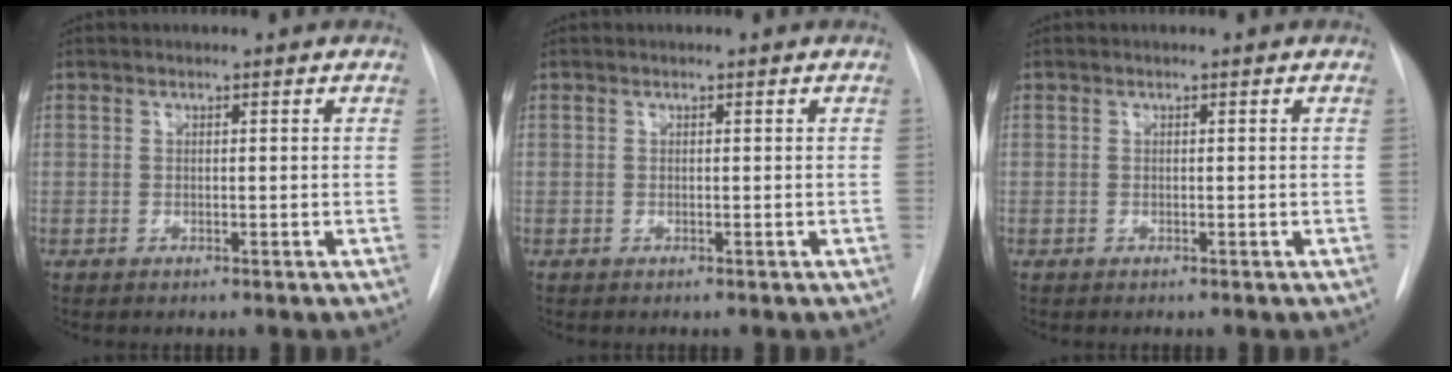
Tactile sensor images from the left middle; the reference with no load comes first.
{"total": 0.0}
{"total": 0.0}